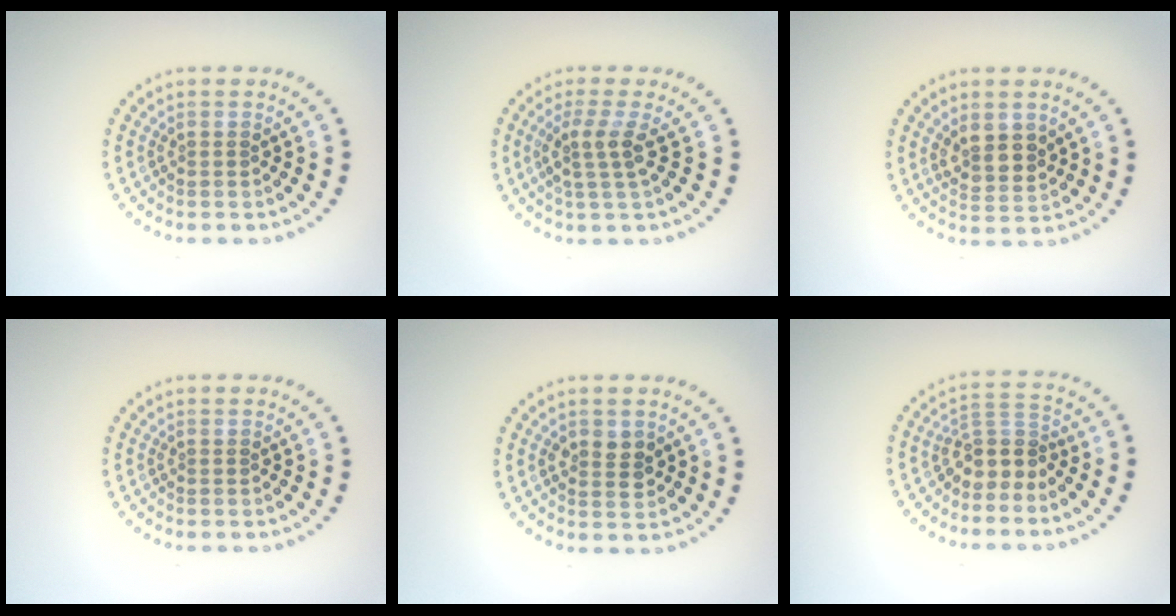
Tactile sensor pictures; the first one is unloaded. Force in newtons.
{"total": 2.5, "press": 2.0, "slide": 1.6}
{"total": 2.8, "press": 2.5, "slide": 1.1}
{"total": 0.0}
{"total": 2.2, "press": 2.1, "slide": 0.2}
{"total": 3.0, "press": 2.2, "slide": 2.0}